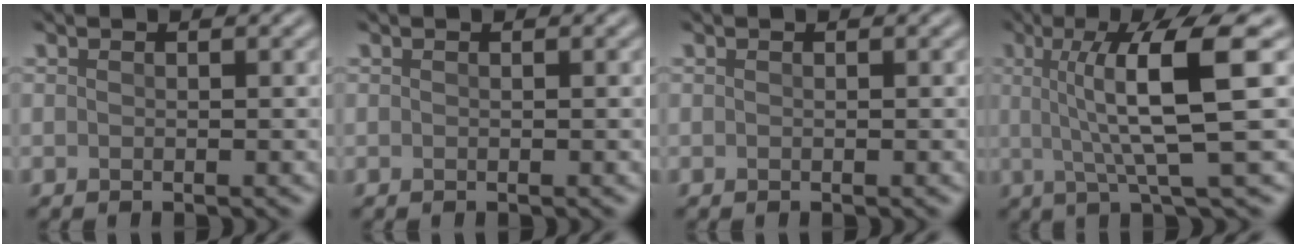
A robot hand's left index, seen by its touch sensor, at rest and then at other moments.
{"total": 0.0}
{"total": 0.0}
{"total": 9.0, "force": [1.3, 1.8, 8.7], "torque": [-0.118, 0.006, 0.019]}